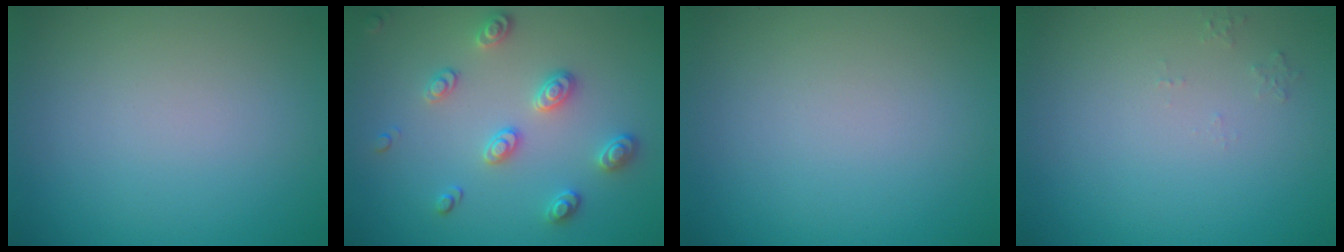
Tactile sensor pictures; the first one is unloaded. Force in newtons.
{"total": 2.8, "press": 2.6, "slide": 1.1}
{"total": 0.0}
{"total": 0.8, "press": 0.7, "slide": 0.2}